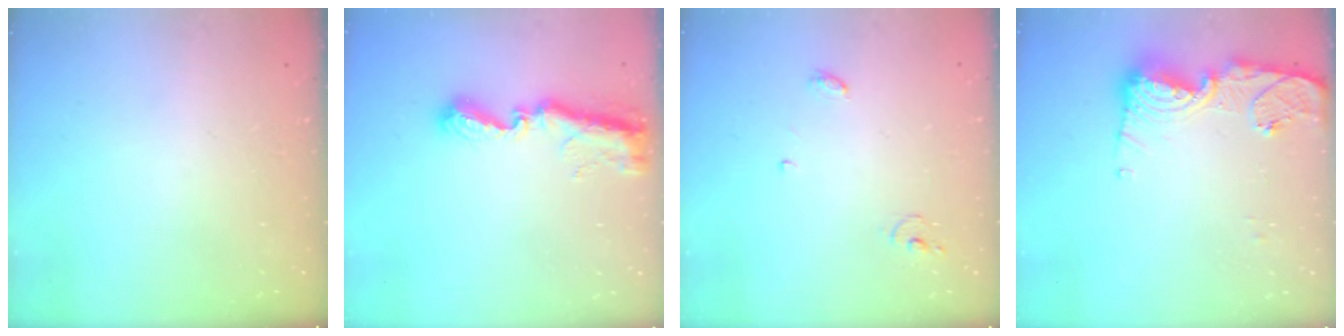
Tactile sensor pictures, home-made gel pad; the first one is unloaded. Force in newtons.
{"total": 9.9, "press": 9.9, "slide": 0.7}
{"total": 4.2, "press": 4.2, "slide": 0.2}
{"total": 13.5, "press": 13.4, "slide": 1.3}